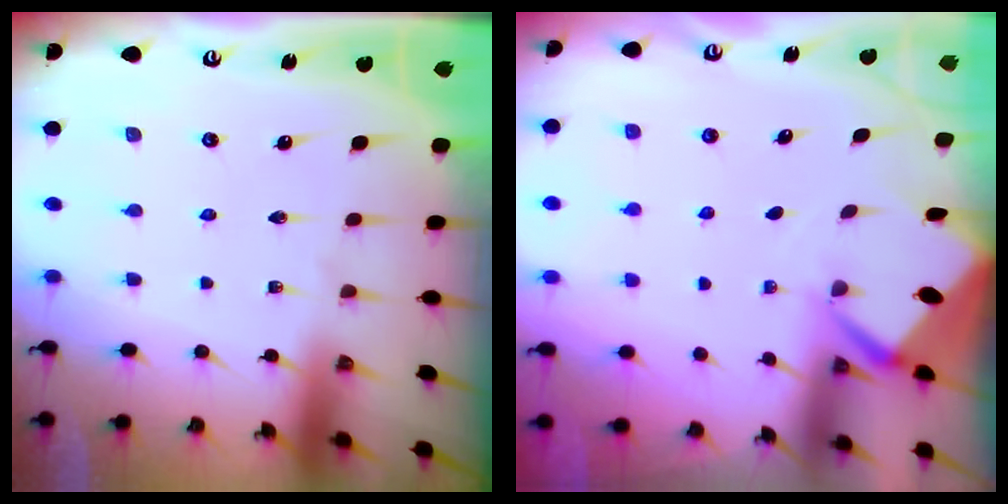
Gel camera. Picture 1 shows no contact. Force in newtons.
{"total": 2.7, "press": 2.7, "slide": 0.2}